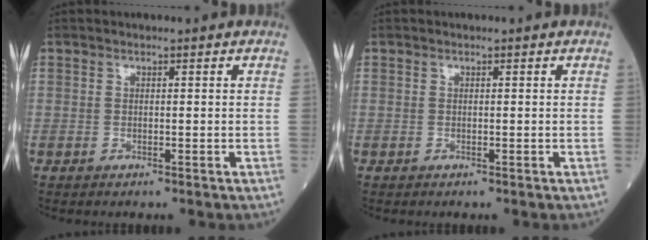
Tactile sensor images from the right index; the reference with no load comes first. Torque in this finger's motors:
{"motor_torque": [0.00, 0.00, 0.00, 0.00]}